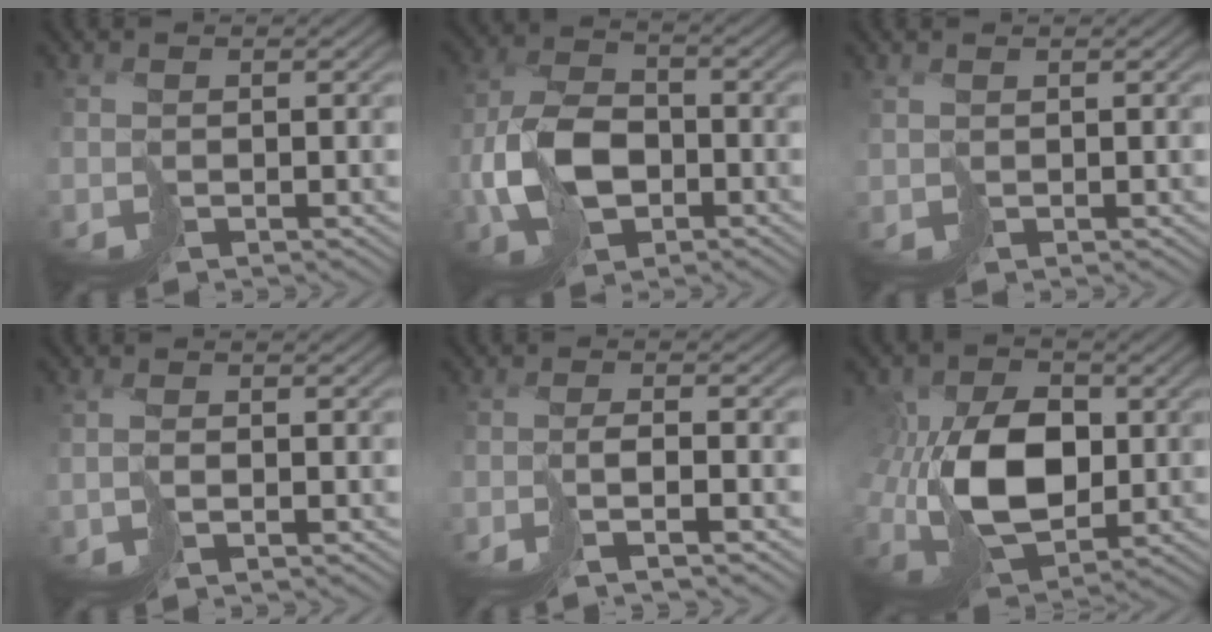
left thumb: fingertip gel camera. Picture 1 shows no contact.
{"total": 8.9, "force": [-1.9, 5.9, 6.4], "torque": [-0.157, -0.003, -0.048]}
{"total": 0.8, "force": [0.6, 0.4, 0.4], "torque": [-0.017, -0.005, 0.011]}
{"total": 0.5, "force": [0.1, -0.1, 0.5], "torque": [-0.013, 0.001, -0.007]}
{"total": 3.1, "force": [-1.9, -0.2, 2.5], "torque": [-0.027, 0.009, -0.044]}
{"total": 10.6, "force": [0.8, 6.8, 8.1], "torque": [-0.168, 0.003, 0.016]}